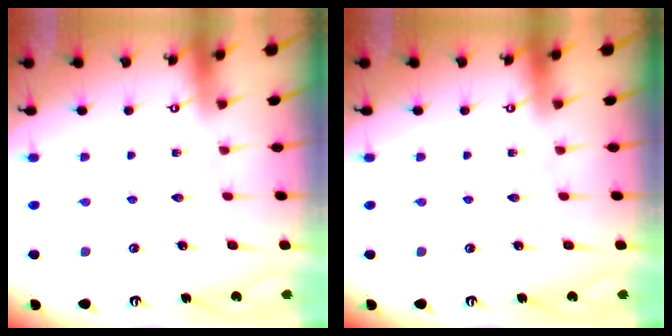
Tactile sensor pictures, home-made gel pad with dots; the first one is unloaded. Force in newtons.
{"total": 0.0}